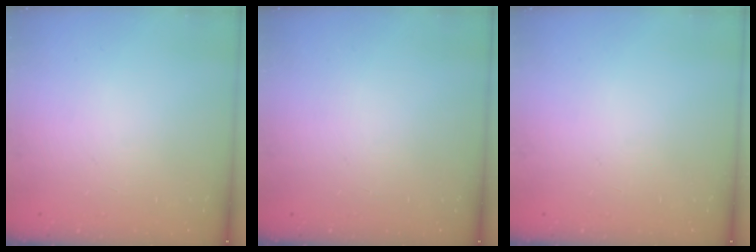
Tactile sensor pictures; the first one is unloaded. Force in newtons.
{"total": 0.0}
{"total": 0.0}